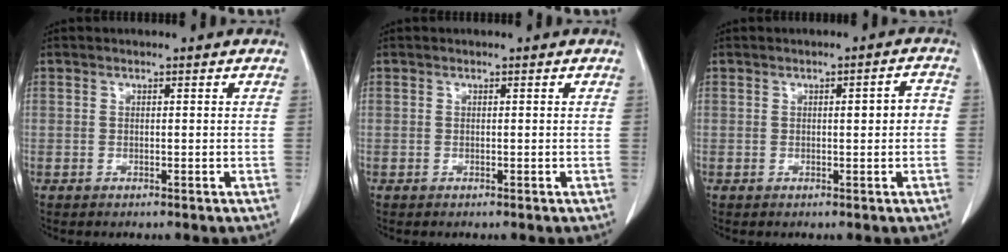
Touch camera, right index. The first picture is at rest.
{"total": 0.0}
{"total": 2.7, "force": [-0.1, 0.6, 2.7], "torque": [-0.035, 0.008, -0.002]}